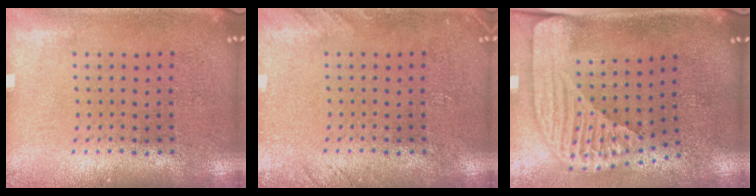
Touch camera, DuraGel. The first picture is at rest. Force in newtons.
{"total": 1.4, "press": 1.4, "slide": 0.1}
{"total": 2.3, "press": 1.8, "slide": 1.5}